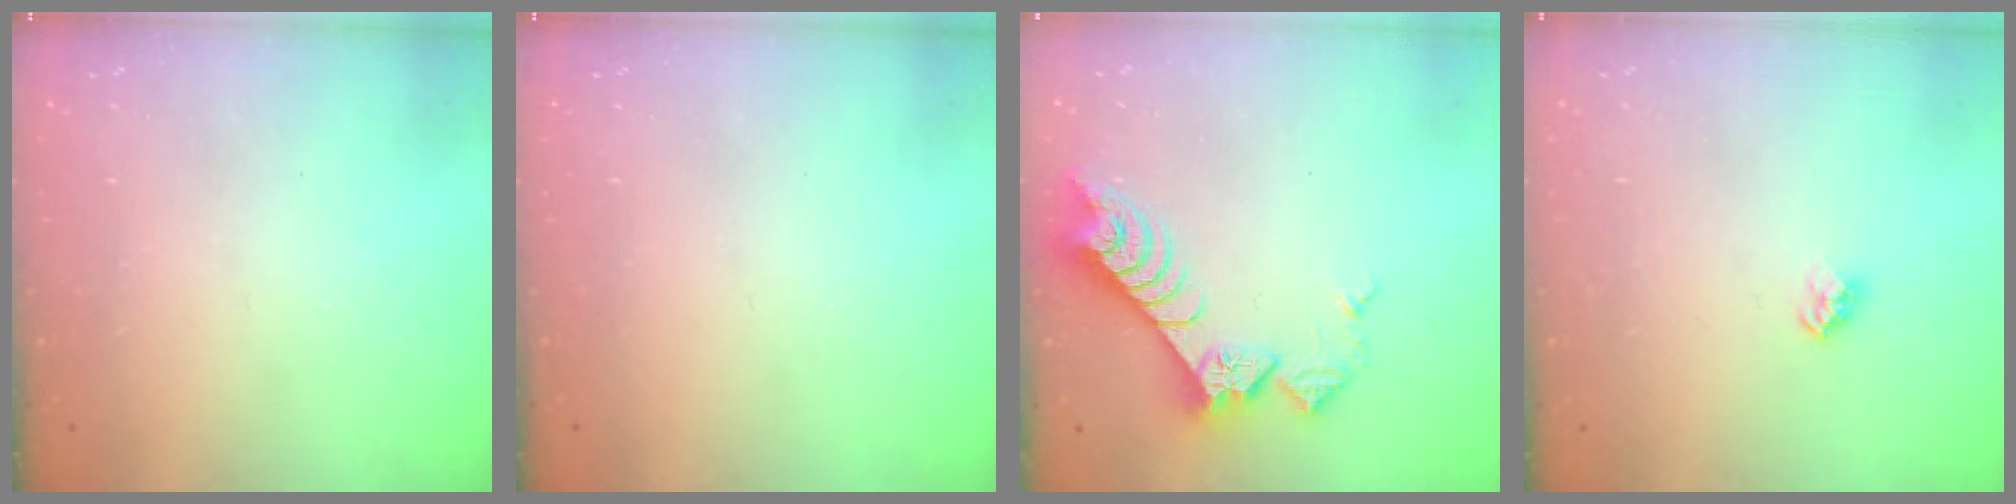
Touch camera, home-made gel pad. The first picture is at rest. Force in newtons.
{"total": 0.0}
{"total": 9.4, "press": 9.3, "slide": 1.2}
{"total": 2.3, "press": 2.3, "slide": 0.3}